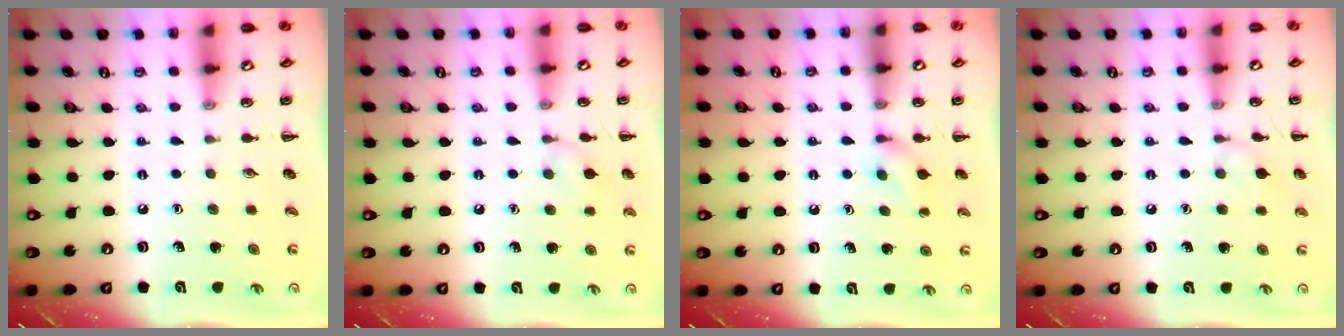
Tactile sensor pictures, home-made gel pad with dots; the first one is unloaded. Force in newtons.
{"total": 6.7, "press": 6.4, "slide": 2.0}
{"total": 6.0, "press": 5.6, "slide": 1.9}
{"total": 5.9, "press": 5.6, "slide": 1.9}